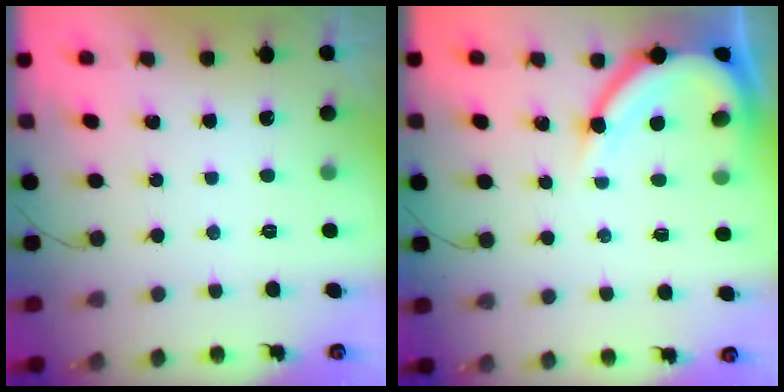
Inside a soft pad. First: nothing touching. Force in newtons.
{"total": 10.0, "press": 9.9, "slide": 0.9}